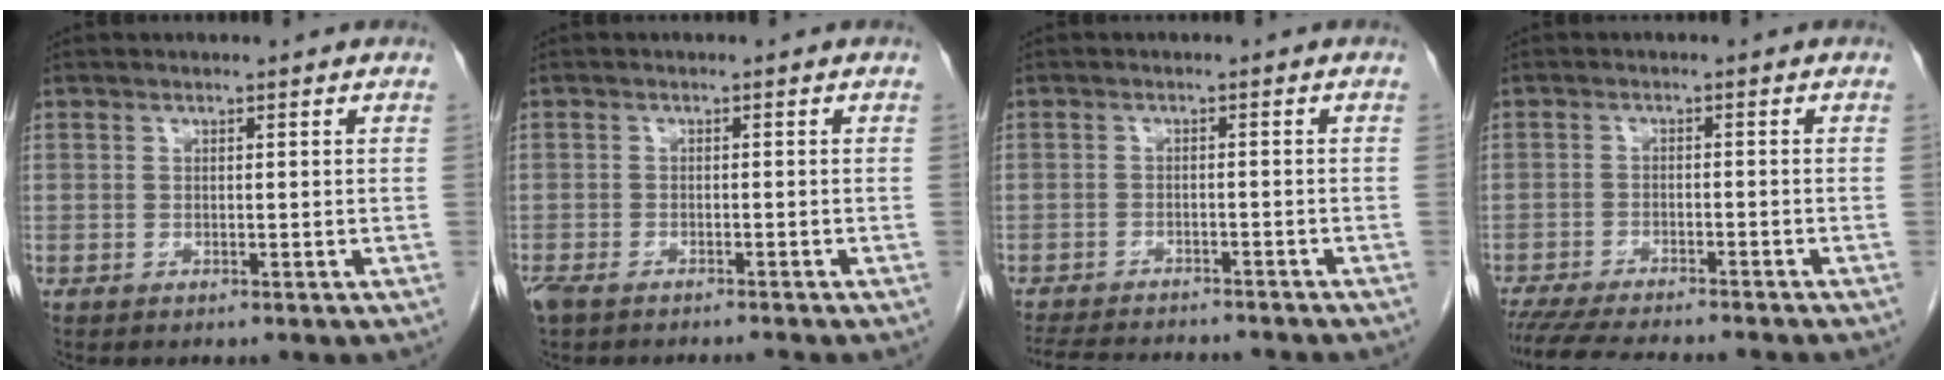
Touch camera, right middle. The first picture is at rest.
{"total": 4.4, "force": [-3.8, 0.7, 2.1], "torque": [-0.039, -0.006, -0.065]}
{"total": 13.0, "force": [-11.8, 2.5, 5.0], "torque": [-0.094, -0.012, -0.157]}
{"total": 13.8, "force": [-12.2, 1.8, 6.1], "torque": [-0.099, -0.023, -0.172]}